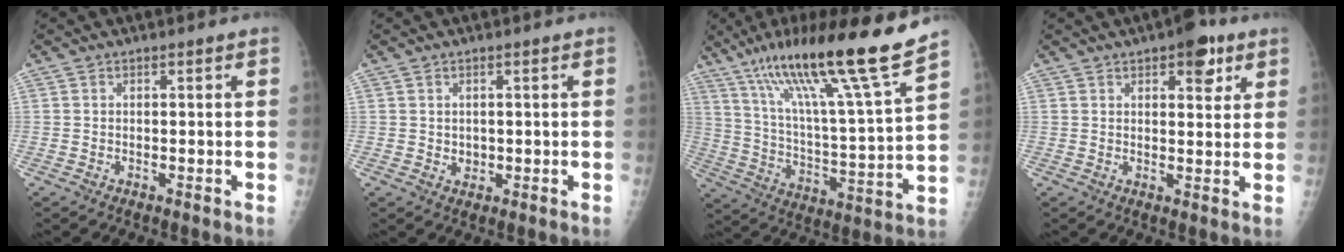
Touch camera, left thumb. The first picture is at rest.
{"total": 1.5, "force": [0.3, 1.3, 0.6], "torque": [-0.005, -0.003, 0.010]}
{"total": 22.8, "force": [16.4, 0.5, 15.7], "torque": [-0.240, -0.069, 0.283]}
{"total": 6.6, "force": [3.7, 3.0, 4.6], "torque": [-0.034, -0.013, 0.043]}